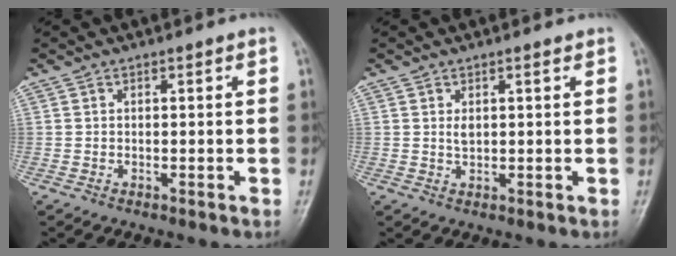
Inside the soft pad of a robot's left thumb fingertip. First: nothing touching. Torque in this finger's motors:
{"motor_torque": [0.24, 0.02, 0.48, -0.17, 0.00]}